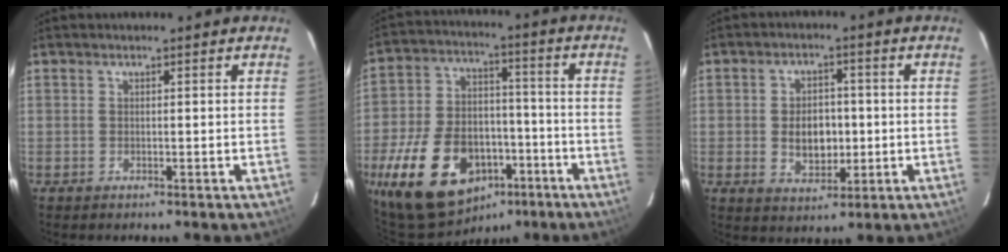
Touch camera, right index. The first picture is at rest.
{"total": 20.5, "force": [-10.4, 13.0, 12.1], "torque": [-0.267, 0.013, -0.152]}
{"total": 7.1, "force": [-0.6, 4.9, 5.2], "torque": [-0.094, 0.004, 0.001]}